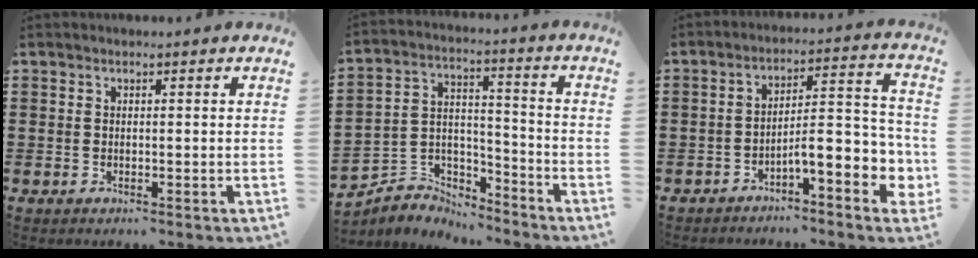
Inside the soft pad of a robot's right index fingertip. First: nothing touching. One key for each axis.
{"total": 4.9, "fx": -4.6, "fy": 1.7, "fz": 0.0, "tx": -0.019, "ty": 0.002, "tz": -0.098}
{"total": 7.5, "fx": -3.5, "fy": 2.4, "fz": 6.2, "tx": -0.088, "ty": -0.021, "tz": -0.068}